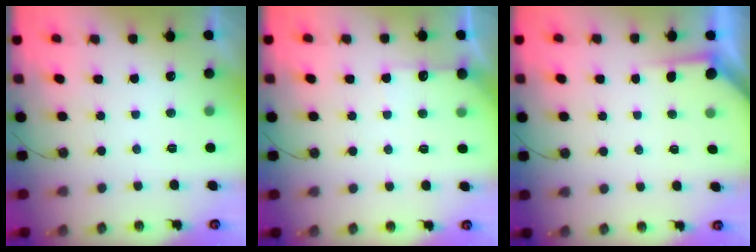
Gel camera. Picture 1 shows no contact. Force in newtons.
{"total": 5.8, "press": 5.7, "slide": 0.7}
{"total": 2.5, "press": 2.5, "slide": 0.3}